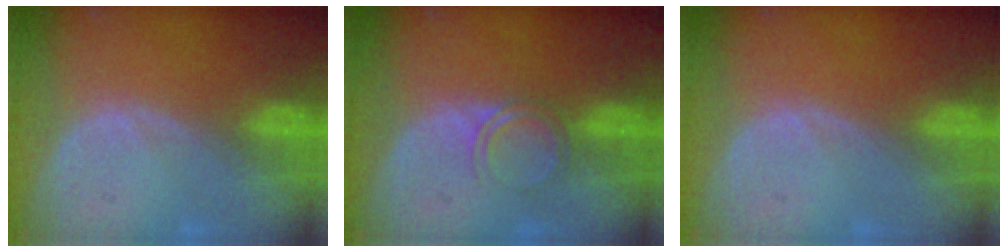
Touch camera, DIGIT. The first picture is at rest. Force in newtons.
{"total": 2.8, "press": 2.8, "slide": 0.2}
{"total": 0.0}